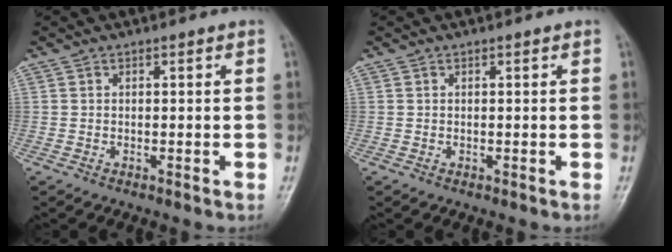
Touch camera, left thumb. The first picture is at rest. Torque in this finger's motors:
{"motor_torque": [-0.13, -0.05, -0.09, -0.10, 0.00]}